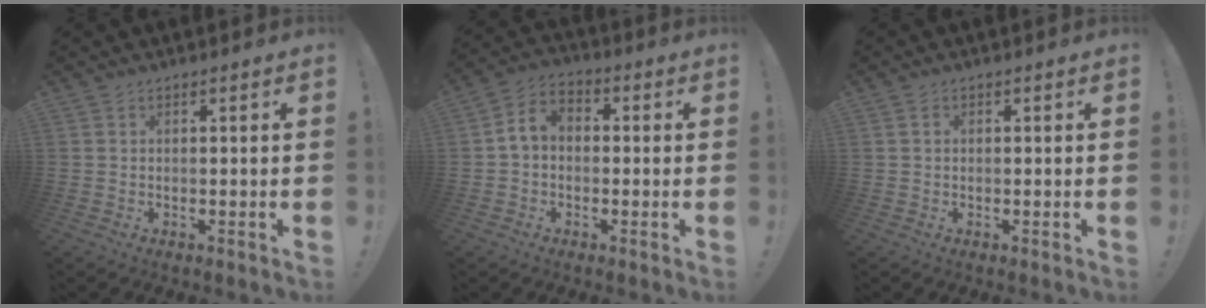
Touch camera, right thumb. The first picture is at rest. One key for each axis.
{"total": 6.4, "fx": -0.2, "fy": 4.7, "fz": 4.3, "tx": -0.098, "ty": 0.014, "tz": -0.002}
{"total": 0.8, "fx": 0.2, "fy": 0.7, "fz": 0.3, "tx": -0.013, "ty": 0.006, "tz": 0.006}